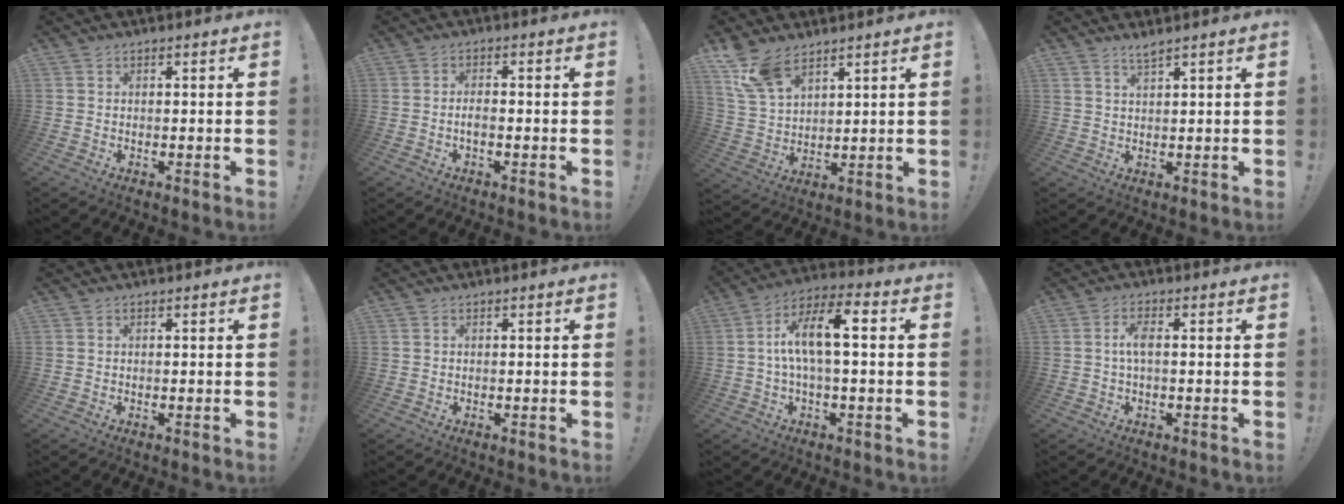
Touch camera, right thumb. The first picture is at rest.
{"total": 2.3, "force": [-1.0, 0.9, 1.9], "torque": [-0.040, 0.004, -0.020]}
{"total": 10.3, "force": [7.4, 5.1, 5.0], "torque": [-0.101, -0.035, 0.148]}
{"total": 2.9, "force": [2.4, 0.1, 1.6], "torque": [-0.034, -0.011, 0.042]}
{"total": 0.0}
{"total": 0.0}
{"total": 12.0, "force": [0.9, 4.2, 11.2], "torque": [-0.192, 0.008, 0.012]}
{"total": 4.0, "force": [-0.1, 1.3, 3.8], "torque": [-0.077, 0.012, -0.002]}